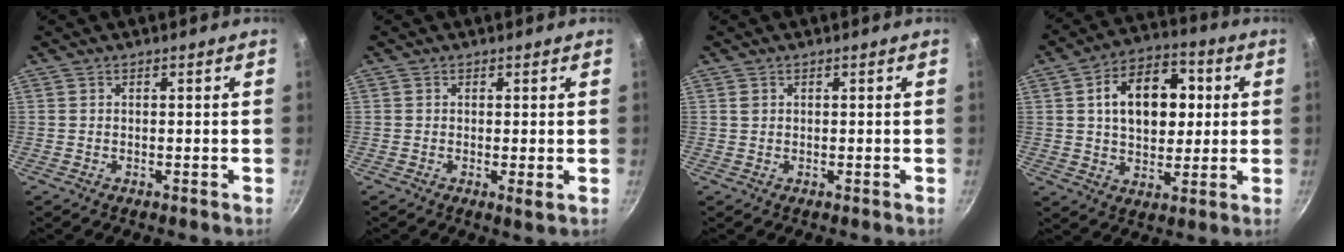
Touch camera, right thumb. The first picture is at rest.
{"total": 1.5, "force": [0.0, 0.4, 1.4], "torque": [-0.024, -0.008, -0.002]}
{"total": 0.8, "force": [0.3, 0.7, 0.3], "torque": [-0.003, 0.001, 0.004]}
{"total": 15.6, "force": [2.8, 10.5, 11.2], "torque": [-0.131, 0.014, 0.037]}